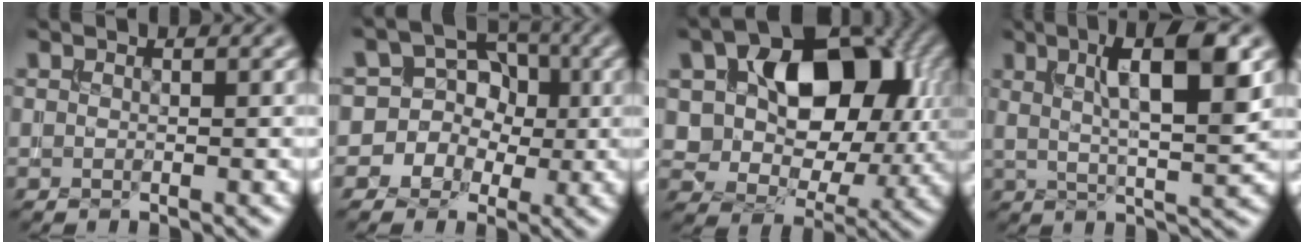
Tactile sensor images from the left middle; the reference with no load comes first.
{"total": 8.0, "force": [-0.2, 7.7, 2.3], "torque": [-0.025, 0.049, -0.043]}
{"total": 11.9, "force": [2.8, 7.9, 8.5], "torque": [-0.119, 0.004, 0.038]}
{"total": 7.9, "force": [2.7, 1.7, 7.2], "torque": [-0.108, 0.005, 0.043]}